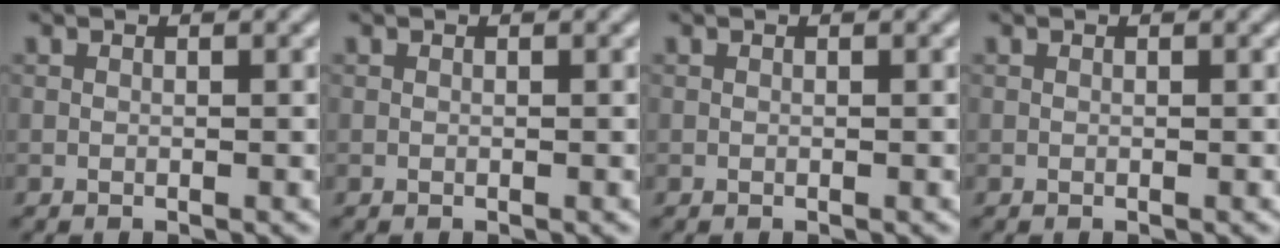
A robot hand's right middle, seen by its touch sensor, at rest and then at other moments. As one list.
[{"total": 0.0}, {"total": 0.0}, {"total": 0.0}]